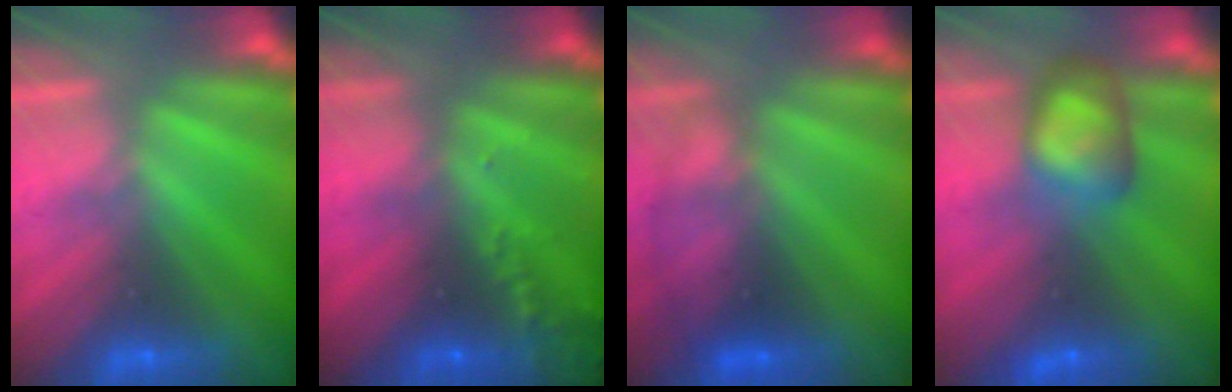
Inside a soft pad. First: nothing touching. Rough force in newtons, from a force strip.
{"total": 6.7}
{"total": 2.2}
{"total": 6.1}